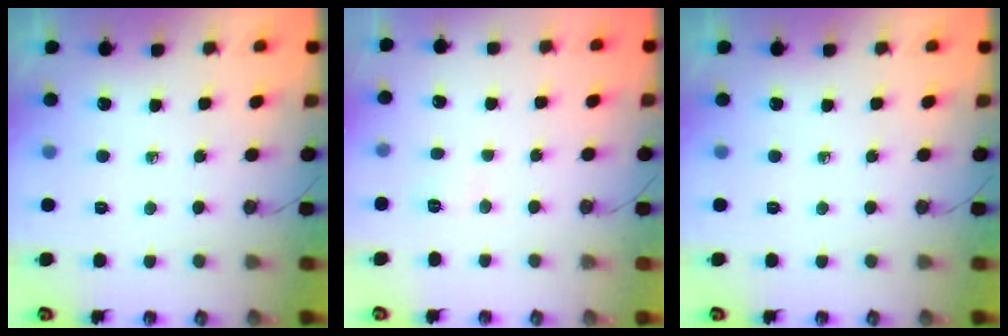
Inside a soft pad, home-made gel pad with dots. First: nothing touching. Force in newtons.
{"total": 3.5, "press": 2.8, "slide": 2.2}
{"total": 0.0}